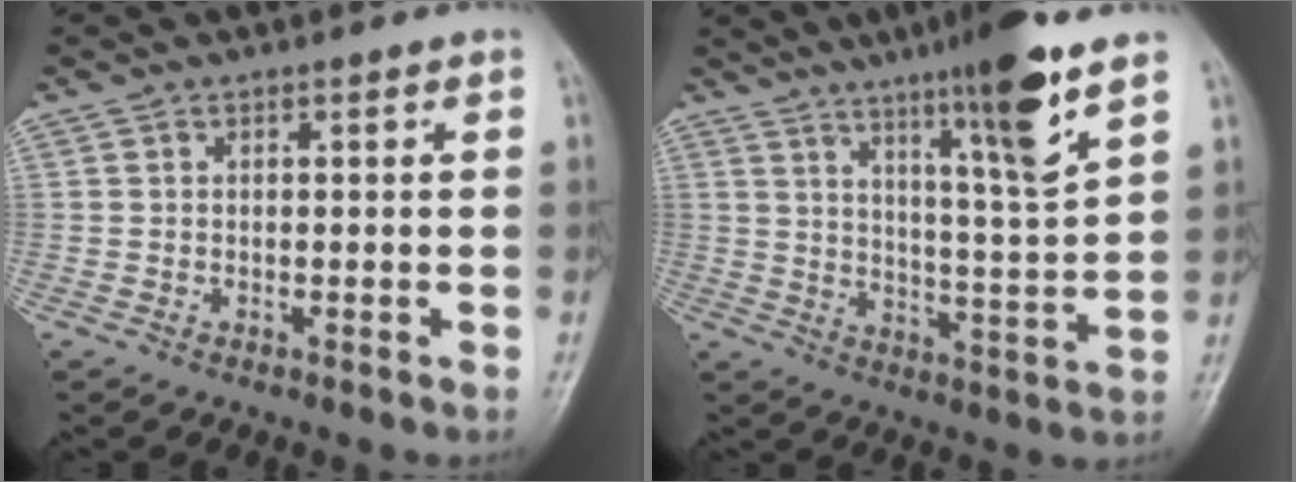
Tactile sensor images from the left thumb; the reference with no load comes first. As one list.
[{"total": 13.5, "force": [8.2, 0.7, 10.7], "torque": [-0.171, -0.049, 0.132]}]